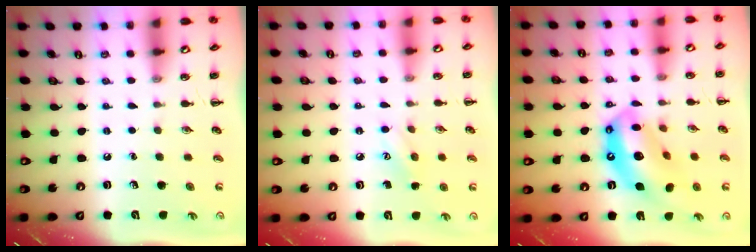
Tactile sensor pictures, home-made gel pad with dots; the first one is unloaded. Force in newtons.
{"total": 6.7, "press": 6.5, "slide": 1.6}
{"total": 16.9, "press": 16.2, "slide": 4.7}